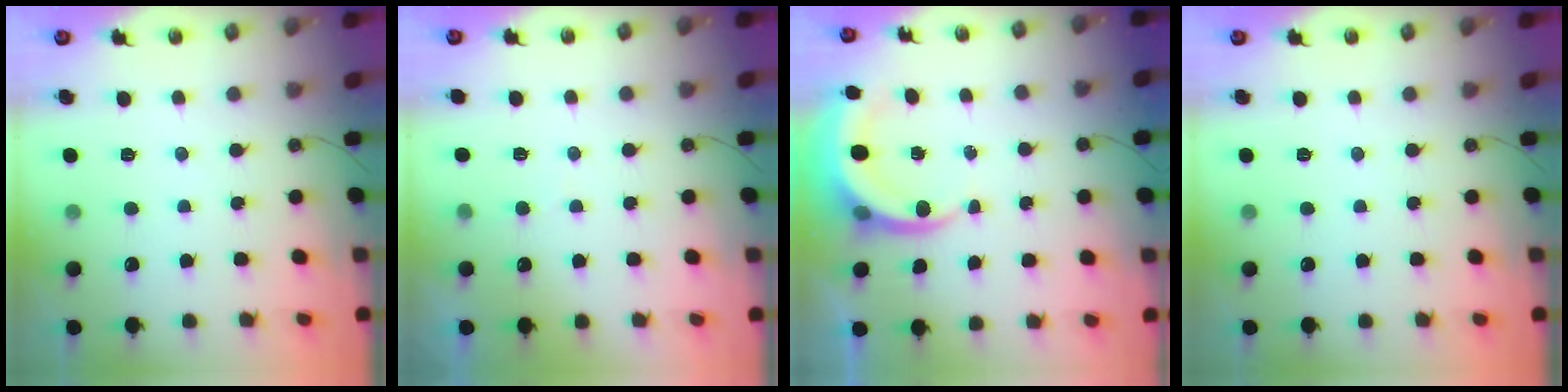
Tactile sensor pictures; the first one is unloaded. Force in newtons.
{"total": 2.8, "press": 2.7, "slide": 0.3}
{"total": 5.3, "press": 5.2, "slide": 0.3}
{"total": 0.0}